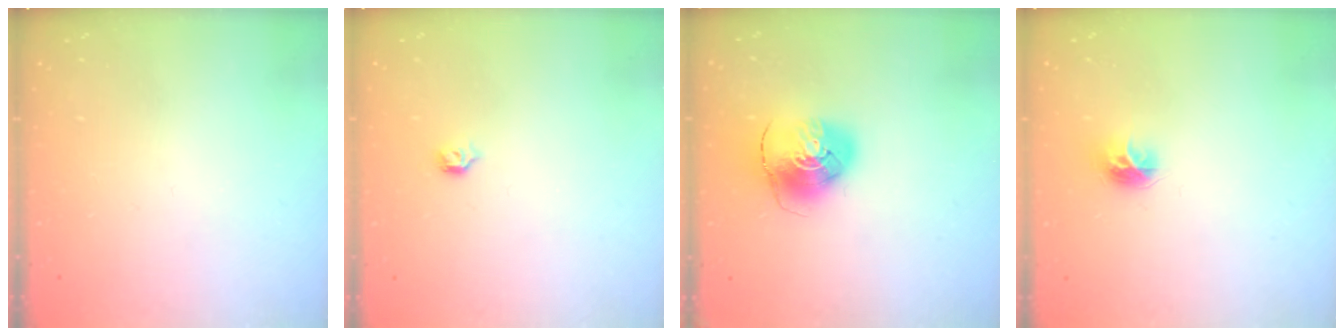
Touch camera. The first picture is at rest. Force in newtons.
{"total": 4.0, "press": 3.9, "slide": 0.7}
{"total": 9.7, "press": 9.6, "slide": 1.4}
{"total": 7.5, "press": 7.5, "slide": 0.4}